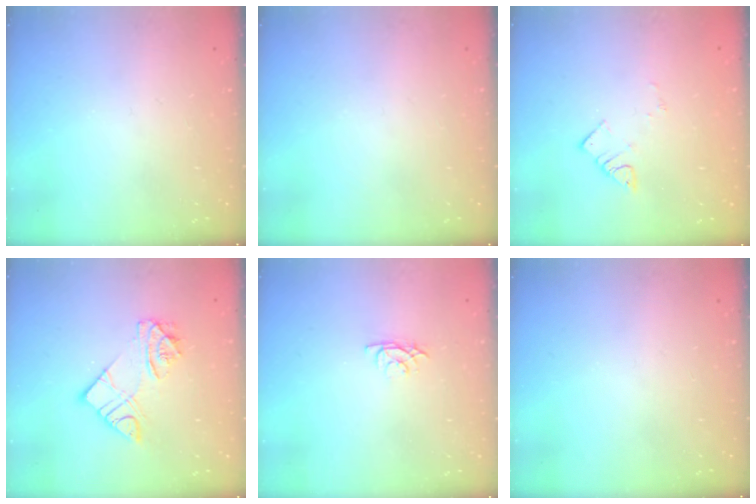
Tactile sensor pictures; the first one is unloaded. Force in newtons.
{"total": 0.0}
{"total": 3.4, "press": 3.4, "slide": 0.3}
{"total": 10.9, "press": 10.8, "slide": 0.9}
{"total": 3.0, "press": 3.0, "slide": 0.5}
{"total": 0.0}